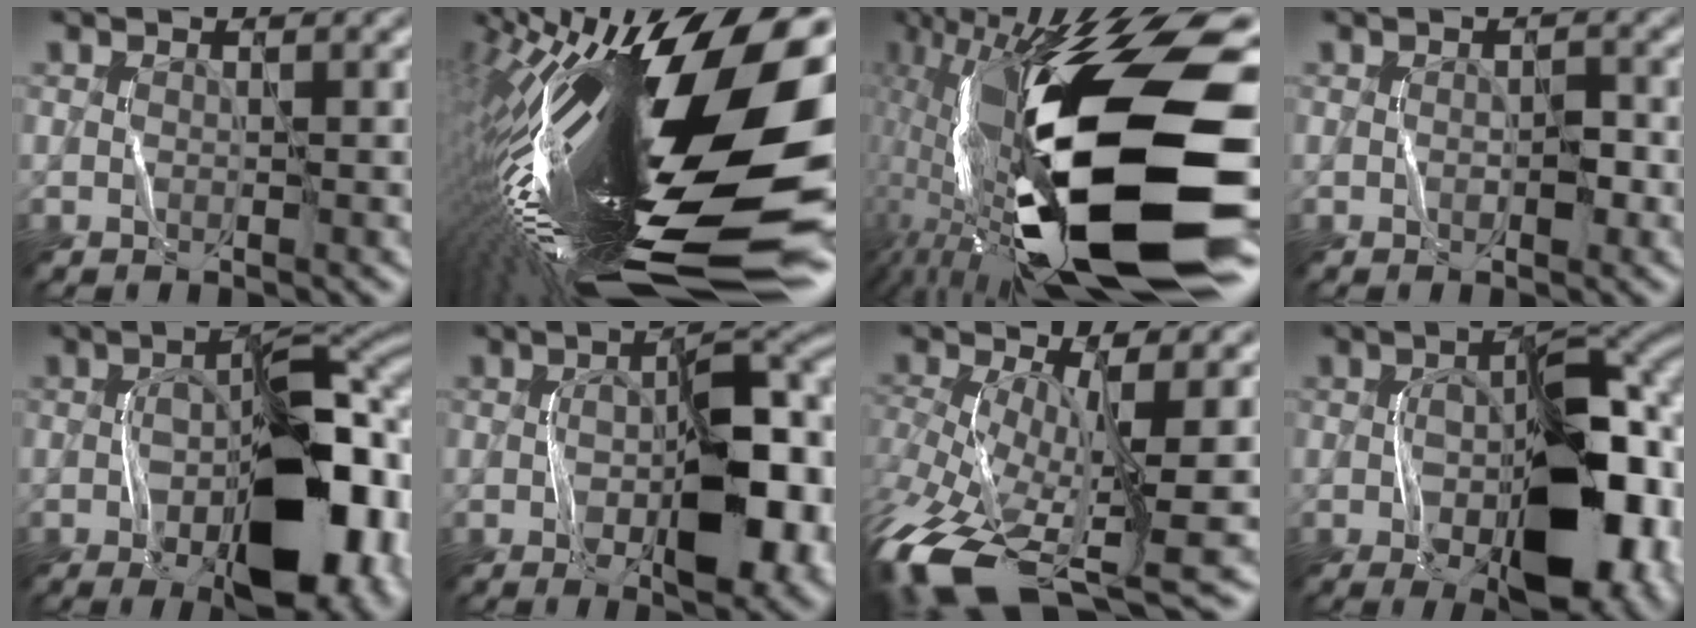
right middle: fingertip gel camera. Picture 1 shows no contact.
{"total": 21.6, "force": [-1.6, 6.0, 20.7], "torque": [-0.365, -0.011, -0.036]}
{"total": 20.1, "force": [-3.0, 6.4, 18.8], "torque": [-0.338, -0.016, -0.056]}
{"total": 1.3, "force": [-0.4, 0.7, 1.0], "torque": [-0.014, 0.002, -0.006]}
{"total": 14.6, "force": [-4.3, 6.7, 12.2], "torque": [-0.159, 0.002, -0.075]}
{"total": 10.7, "force": [-2.3, 4.4, 9.4], "torque": [-0.138, 0.007, -0.035]}
{"total": 13.4, "force": [-5.1, 4.9, 11.4], "torque": [-0.247, -0.029, -0.083]}
{"total": 13.3, "force": [-3.4, 5.9, 11.4], "torque": [-0.168, 0.001, -0.058]}